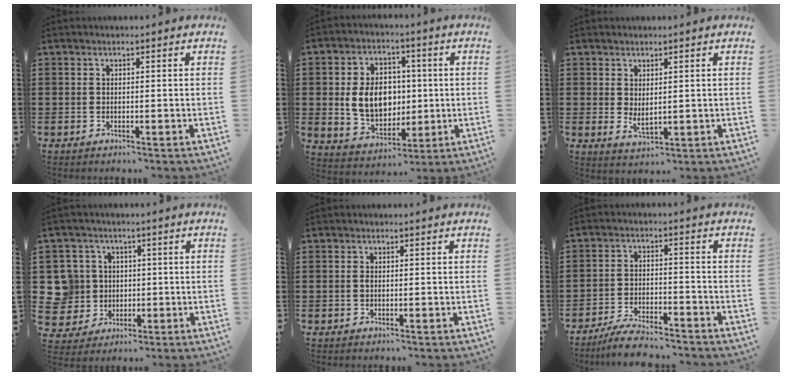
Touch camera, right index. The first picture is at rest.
{"total": 9.2, "force": [0.3, 7.0, 6.0], "torque": [-0.116, 0.010, 0.000]}
{"total": 2.1, "force": [1.1, 0.8, 1.6], "torque": [-0.031, 0.000, 0.020]}
{"total": 7.4, "force": [0.7, 7.2, 1.8], "torque": [-0.088, 0.010, 0.015]}
{"total": 0.6, "force": [-0.1, 0.3, 0.5], "torque": [-0.013, -0.003, -0.001]}
{"total": 5.0, "force": [-4.8, 0.3, 1.5], "torque": [-0.040, -0.003, -0.096]}